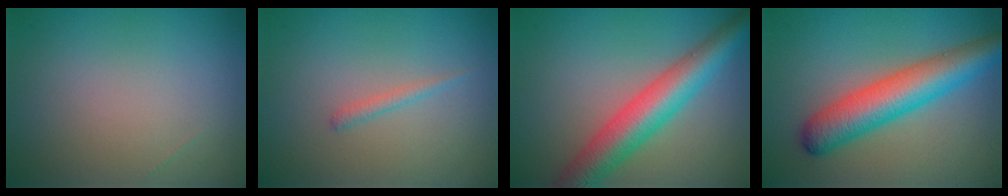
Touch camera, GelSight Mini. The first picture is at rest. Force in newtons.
{"total": 0.8, "press": 0.8, "slide": 0.1}
{"total": 6.3, "press": 6.3, "slide": 0.1}
{"total": 6.4, "press": 6.4, "slide": 0.2}